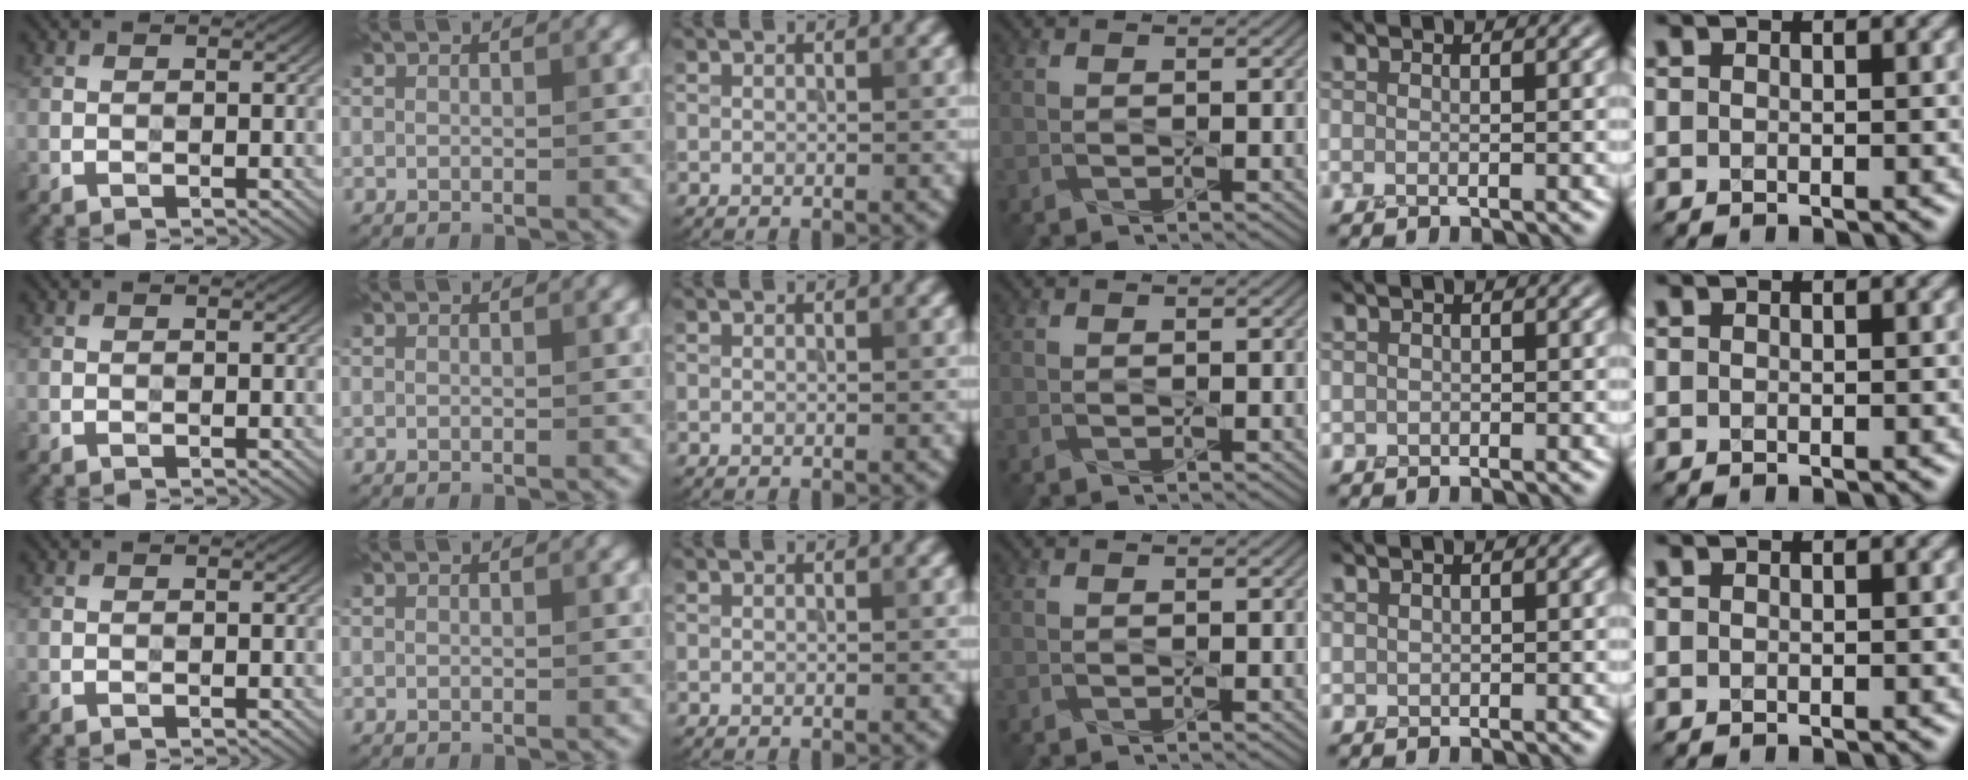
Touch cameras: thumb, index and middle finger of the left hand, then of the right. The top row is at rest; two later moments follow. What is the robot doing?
{"motion": "press", "object": "sticky note"}